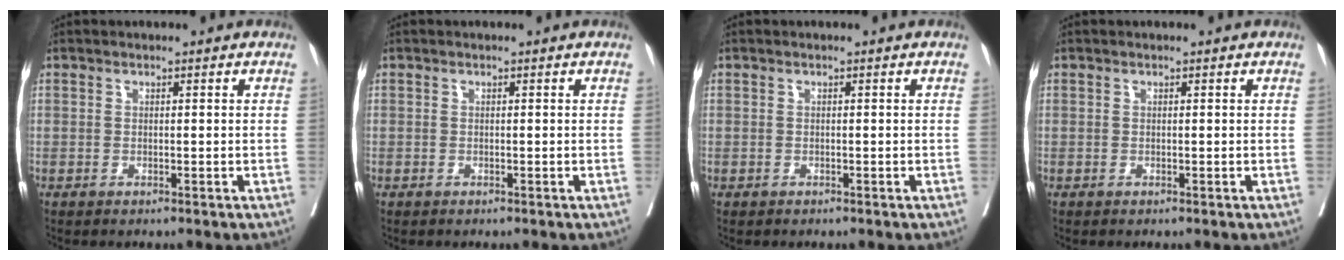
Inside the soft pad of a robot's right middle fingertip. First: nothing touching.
{"total": 0.0}
{"total": 0.0}
{"total": 0.0}